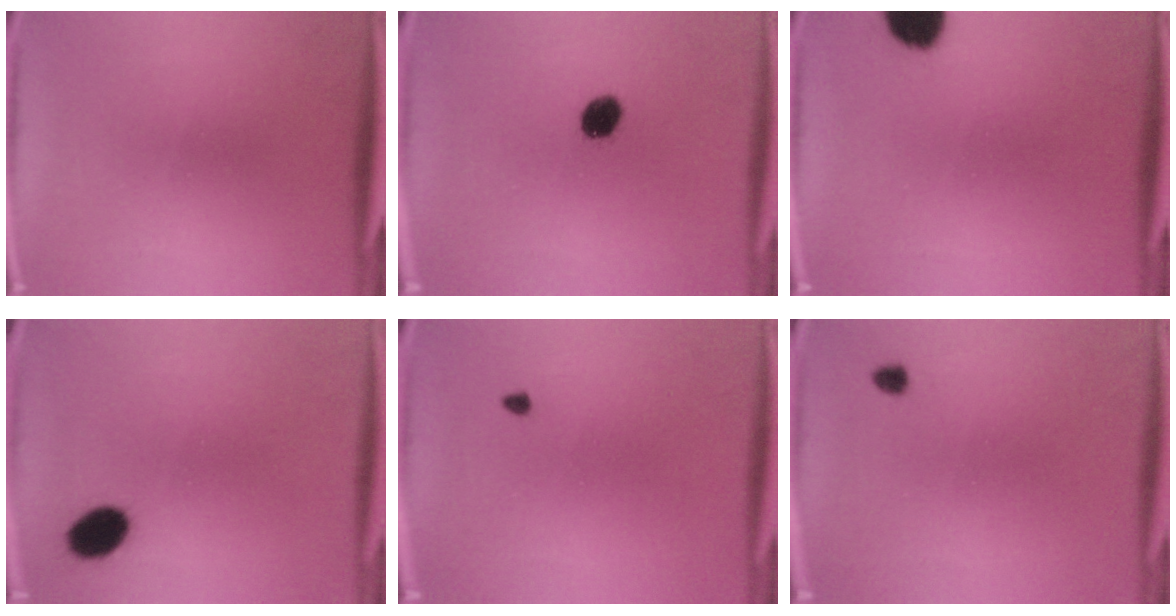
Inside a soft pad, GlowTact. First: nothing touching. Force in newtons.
{"total": 4.9}
{"total": 7.6}
{"total": 7.1}
{"total": 0.7}
{"total": 1.2}